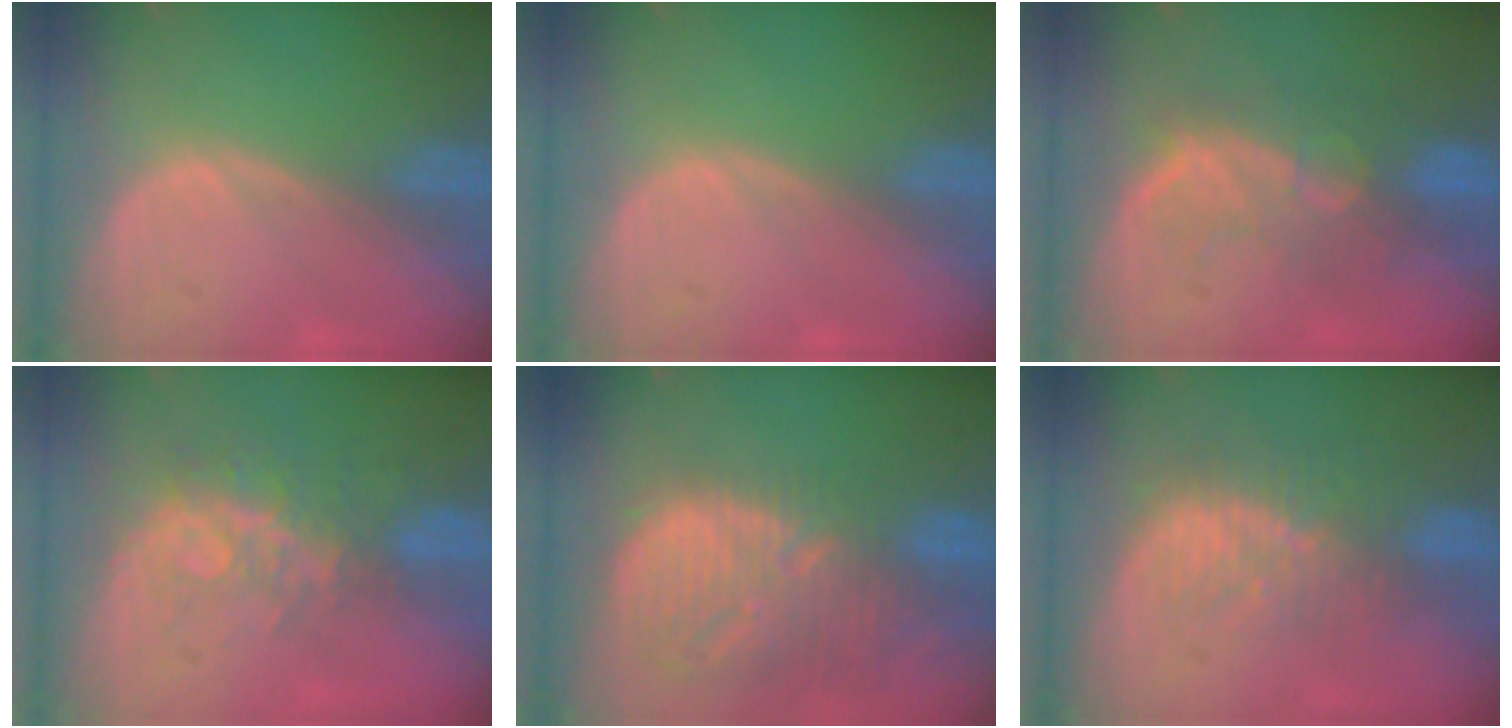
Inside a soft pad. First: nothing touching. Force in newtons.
{"total": 0.0}
{"total": 10.0, "press": 8.5, "slide": 5.3}
{"total": 8.4, "press": 6.9, "slide": 4.8}
{"total": 13.5, "press": 11.6, "slide": 6.9}
{"total": 9.3, "press": 8.3, "slide": 4.2}